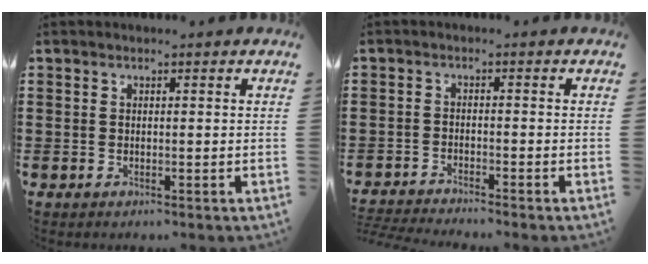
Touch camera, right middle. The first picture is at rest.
{"total": 2.4, "force": [-2.4, -0.2, 0.4], "torque": [-0.014, -0.003, -0.052]}